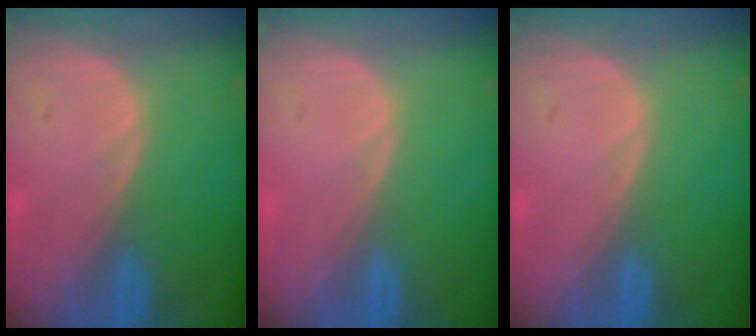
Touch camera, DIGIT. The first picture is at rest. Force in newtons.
{"total": 0.0}
{"total": 0.0}